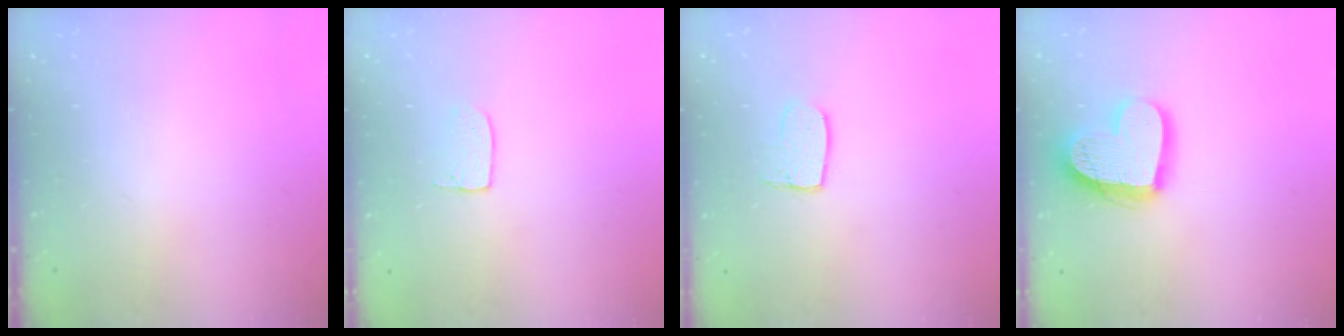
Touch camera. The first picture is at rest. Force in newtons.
{"total": 3.6, "press": 3.6, "slide": 0.2}
{"total": 6.8, "press": 6.8, "slide": 0.4}
{"total": 17.2, "press": 17.1, "slide": 1.5}